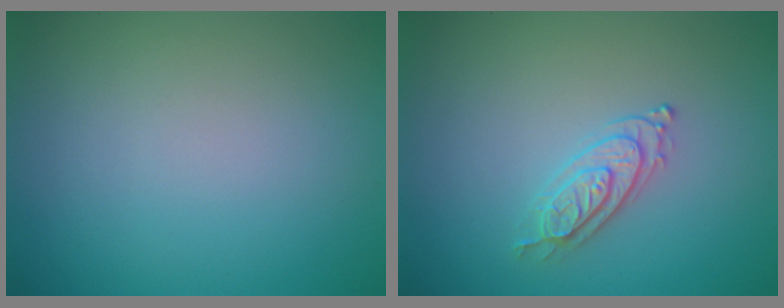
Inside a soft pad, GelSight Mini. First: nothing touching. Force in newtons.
{"total": 2.2, "press": 2.2, "slide": 0.5}